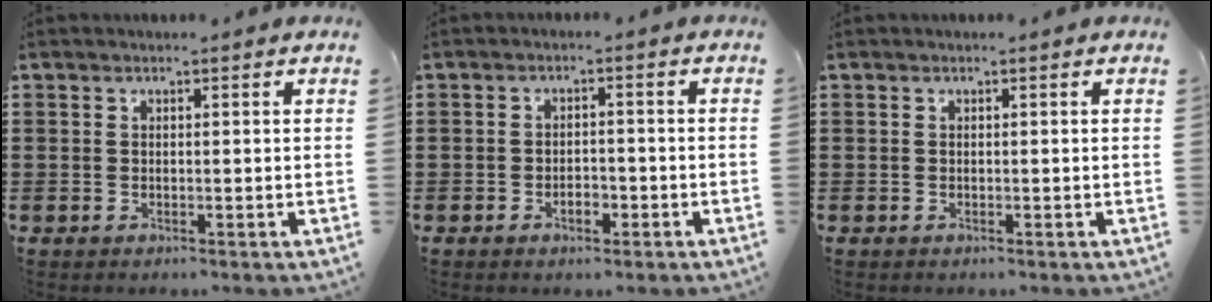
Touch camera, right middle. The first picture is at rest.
{"total": 2.7, "force": [-1.4, 1.4, 1.9], "torque": [-0.029, 0.001, -0.029]}
{"total": 0.0}